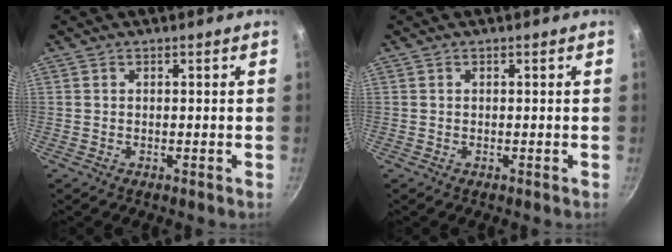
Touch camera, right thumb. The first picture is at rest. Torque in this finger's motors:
{"motor_torque": [-0.13, 0.14, -0.13, -0.05, 0.03]}